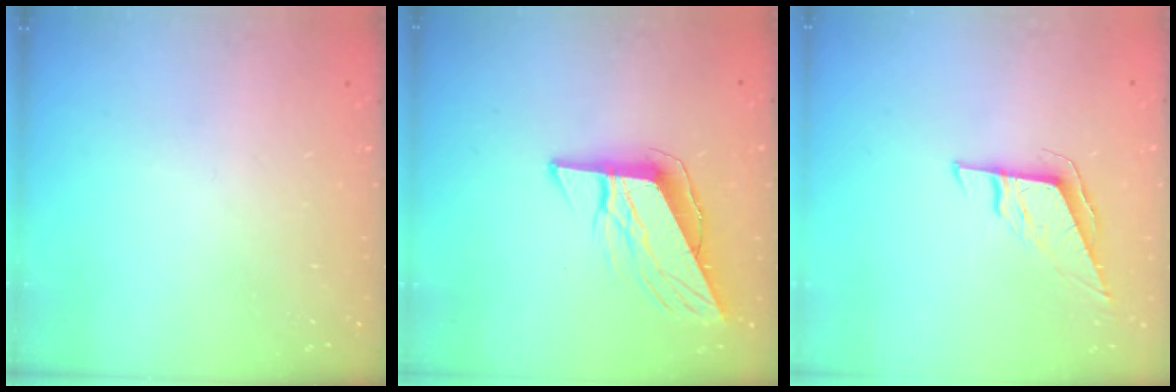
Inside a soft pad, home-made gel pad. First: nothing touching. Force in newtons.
{"total": 10.2, "press": 10.2, "slide": 0.6}
{"total": 6.0, "press": 5.9, "slide": 0.9}